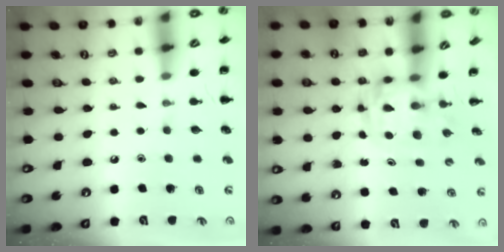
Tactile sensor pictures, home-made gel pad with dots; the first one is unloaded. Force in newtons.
{"total": 3.0, "press": 3.0, "slide": 0.5}